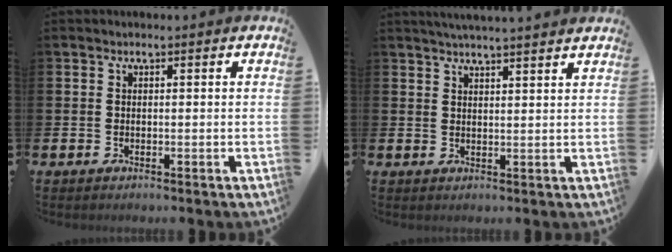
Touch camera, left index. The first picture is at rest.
{"total": 3.3, "force": [3.3, -0.6, 0.3], "torque": [-0.009, -0.014, 0.059]}